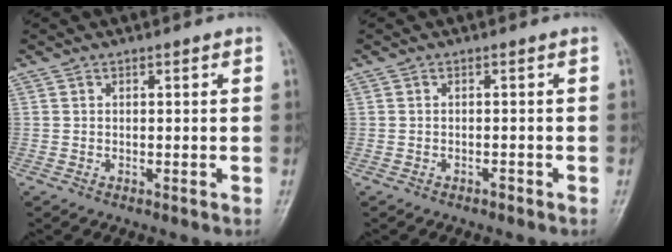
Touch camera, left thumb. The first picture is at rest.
{"total": 0.6, "force": [-0.6, 0.1, 0.1], "torque": [-0.001, 0.001, -0.010]}